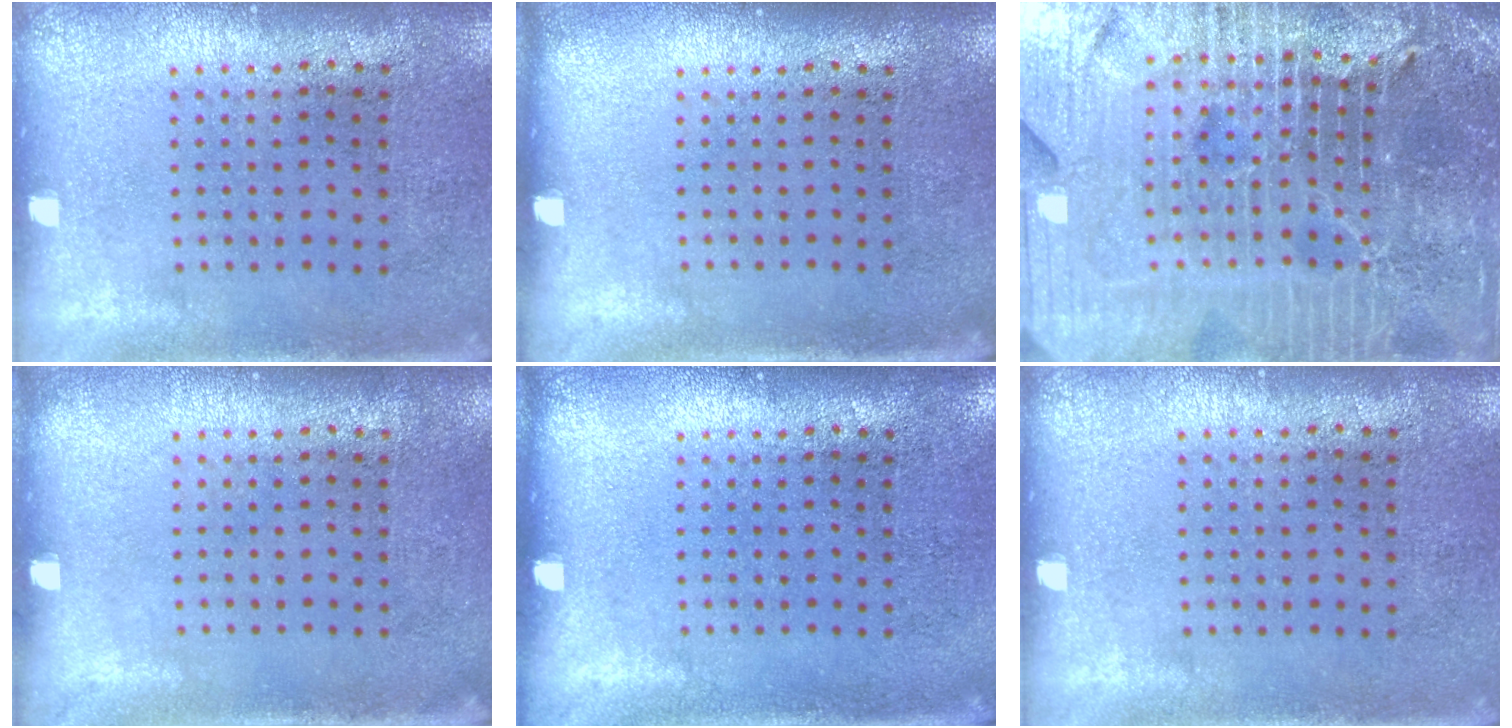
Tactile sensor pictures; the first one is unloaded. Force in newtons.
{"total": 0.0}
{"total": 7.1, "press": 6.2, "slide": 3.5}
{"total": 0.0}
{"total": 0.0}
{"total": 0.0}